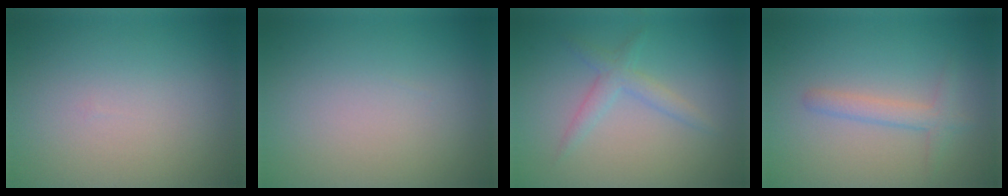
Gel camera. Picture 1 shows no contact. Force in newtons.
{"total": 0.0}
{"total": 2.0, "press": 2.0, "slide": 0.2}
{"total": 2.0, "press": 2.0, "slide": 0.1}